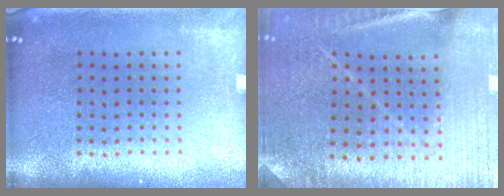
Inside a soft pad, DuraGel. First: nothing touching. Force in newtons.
{"total": 2.0, "press": 2.0, "slide": 0.1}